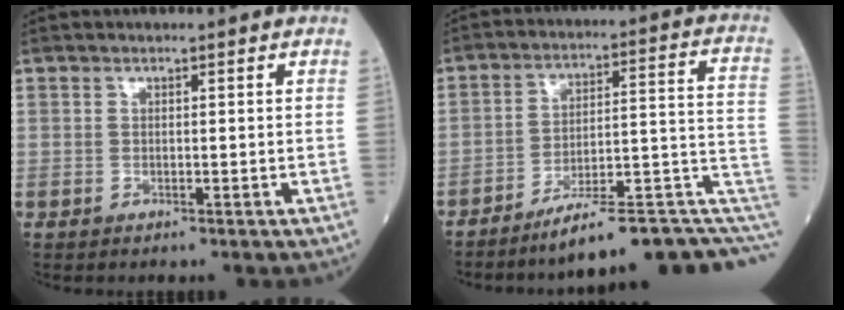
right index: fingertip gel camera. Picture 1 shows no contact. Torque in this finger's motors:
{"motor_torque": [-0.39, -0.67, -0.05, -0.03]}